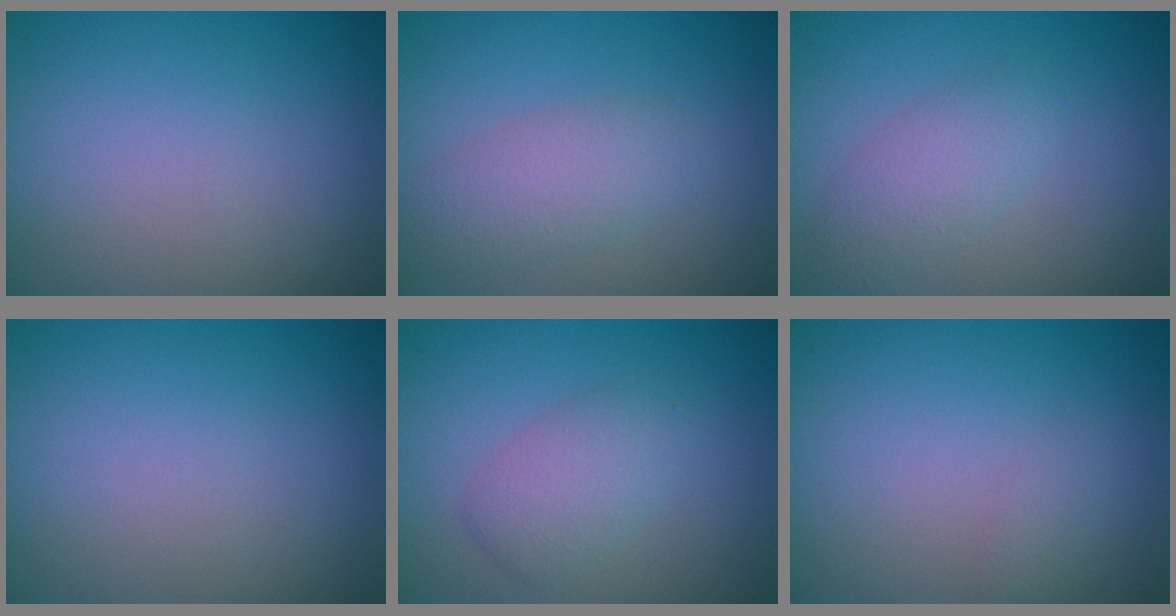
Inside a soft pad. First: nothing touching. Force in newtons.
{"total": 3.0, "press": 3.0, "slide": 0.2}
{"total": 2.5, "press": 2.5, "slide": 0.0}
{"total": 0.0}
{"total": 2.7, "press": 2.7, "slide": 0.1}
{"total": 0.8, "press": 0.8, "slide": 0.0}